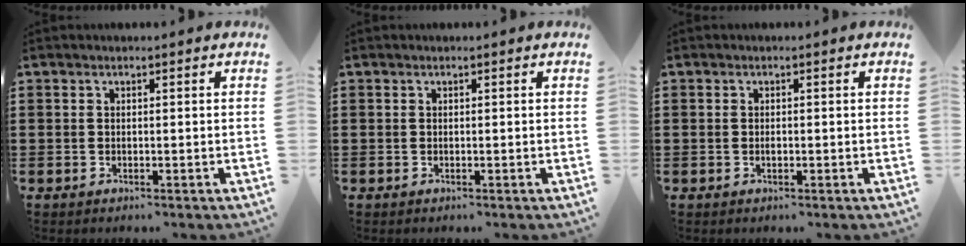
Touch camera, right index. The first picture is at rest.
{"total": 0.0}
{"total": 0.8, "force": [-0.2, 0.4, 0.7], "torque": [-0.015, -0.002, -0.003]}